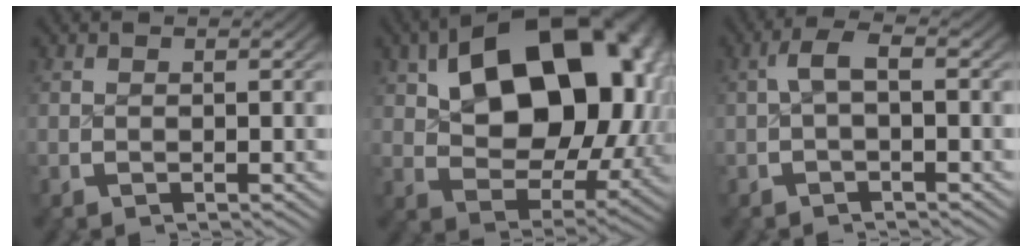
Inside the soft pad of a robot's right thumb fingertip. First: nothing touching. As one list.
[{"total": 17.0, "force": [2.8, 10.6, 13.0], "torque": [-0.200, -0.027, 0.060]}, {"total": 2.4, "force": [0.2, 1.1, 2.1], "torque": [-0.030, 0.012, -0.004]}]